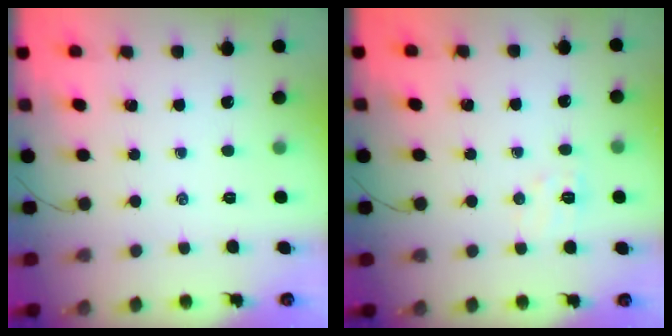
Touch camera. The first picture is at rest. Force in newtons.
{"total": 5.7, "press": 5.6, "slide": 1.1}